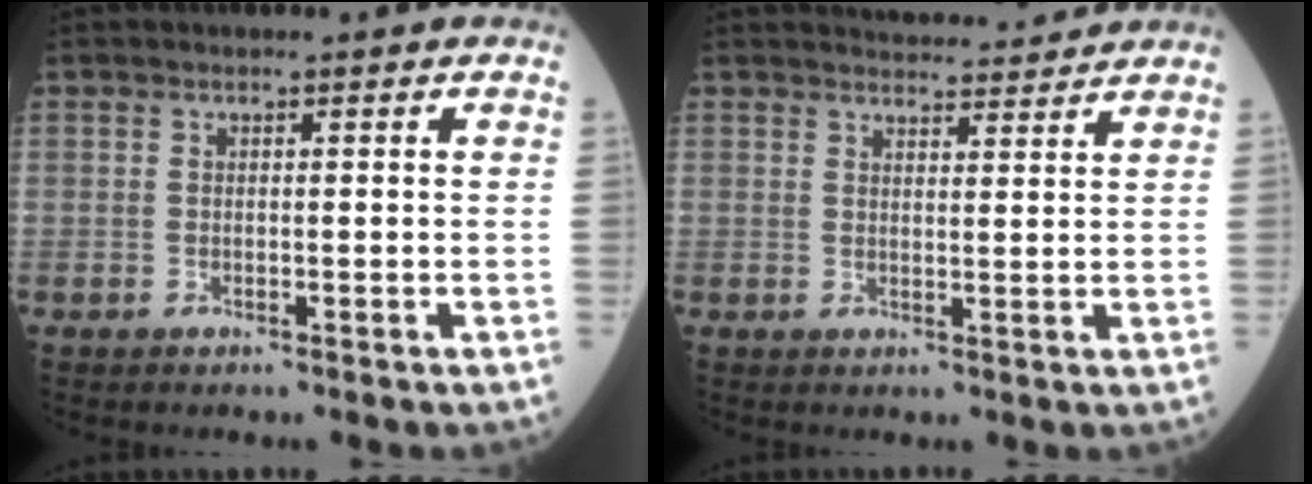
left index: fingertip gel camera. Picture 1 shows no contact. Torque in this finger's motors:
{"motor_torque": [-0.16, -0.23, 0.00, 0.00]}